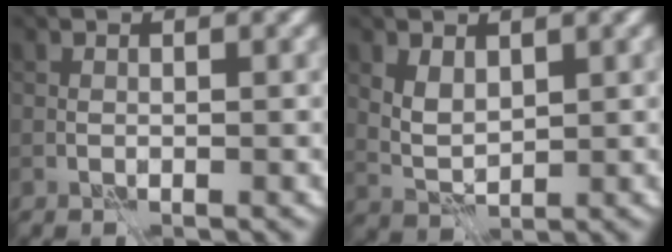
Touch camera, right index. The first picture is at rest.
{"total": 2.8, "force": [1.1, 1.7, 1.9], "torque": [-0.044, -0.005, 0.026]}